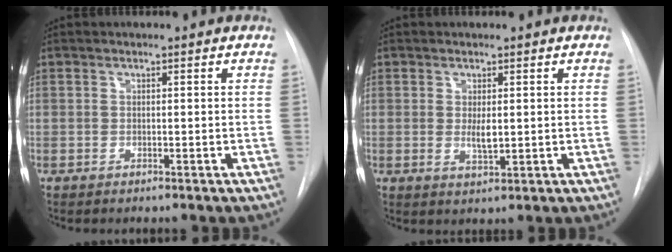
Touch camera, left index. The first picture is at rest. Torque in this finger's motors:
{"motor_torque": [0.68, 0.17, 0.11, 0.03]}